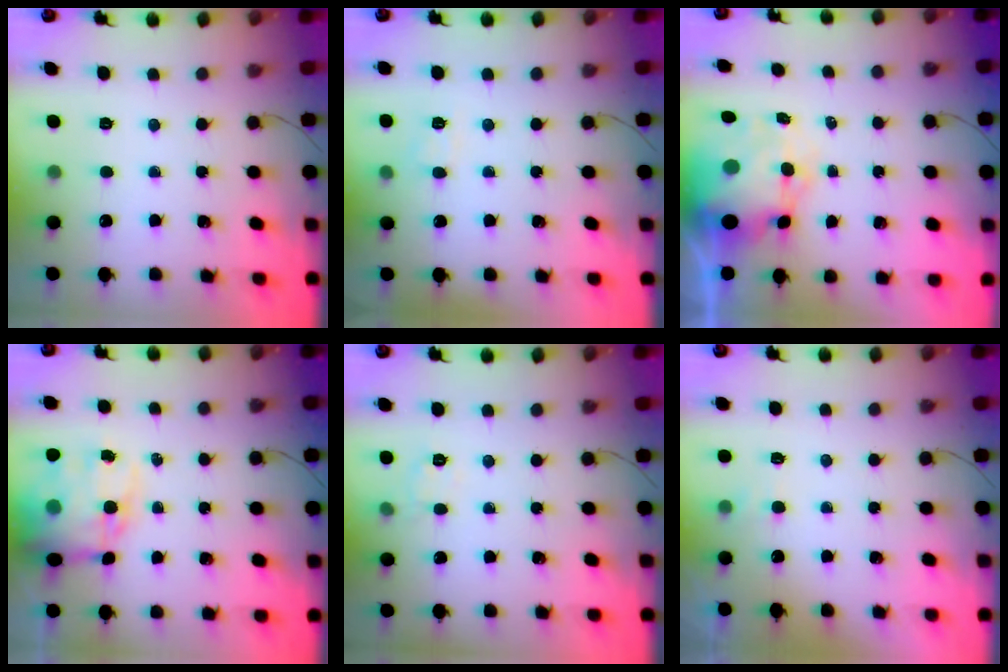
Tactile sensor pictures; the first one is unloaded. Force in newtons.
{"total": 5.4, "press": 5.2, "slide": 1.3}
{"total": 9.4, "press": 9.1, "slide": 2.3}
{"total": 16.1, "press": 15.6, "slide": 3.6}
{"total": 5.6, "press": 5.5, "slide": 1.1}
{"total": 3.7, "press": 3.5, "slide": 1.1}